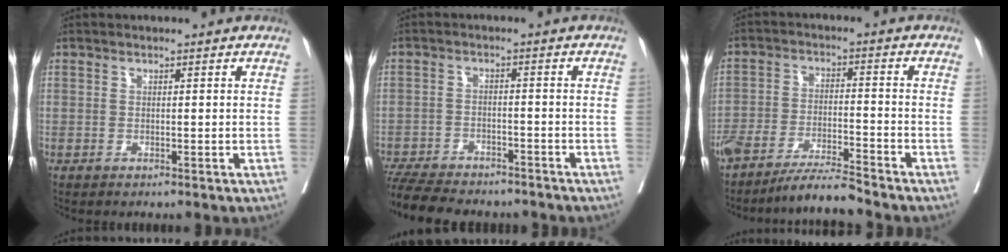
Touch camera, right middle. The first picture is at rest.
{"total": 13.6, "force": [-12.0, 3.5, 5.4], "torque": [-0.115, -0.009, -0.174]}
{"total": 7.9, "force": [-7.2, -0.3, 3.3], "torque": [-0.054, -0.009, -0.132]}